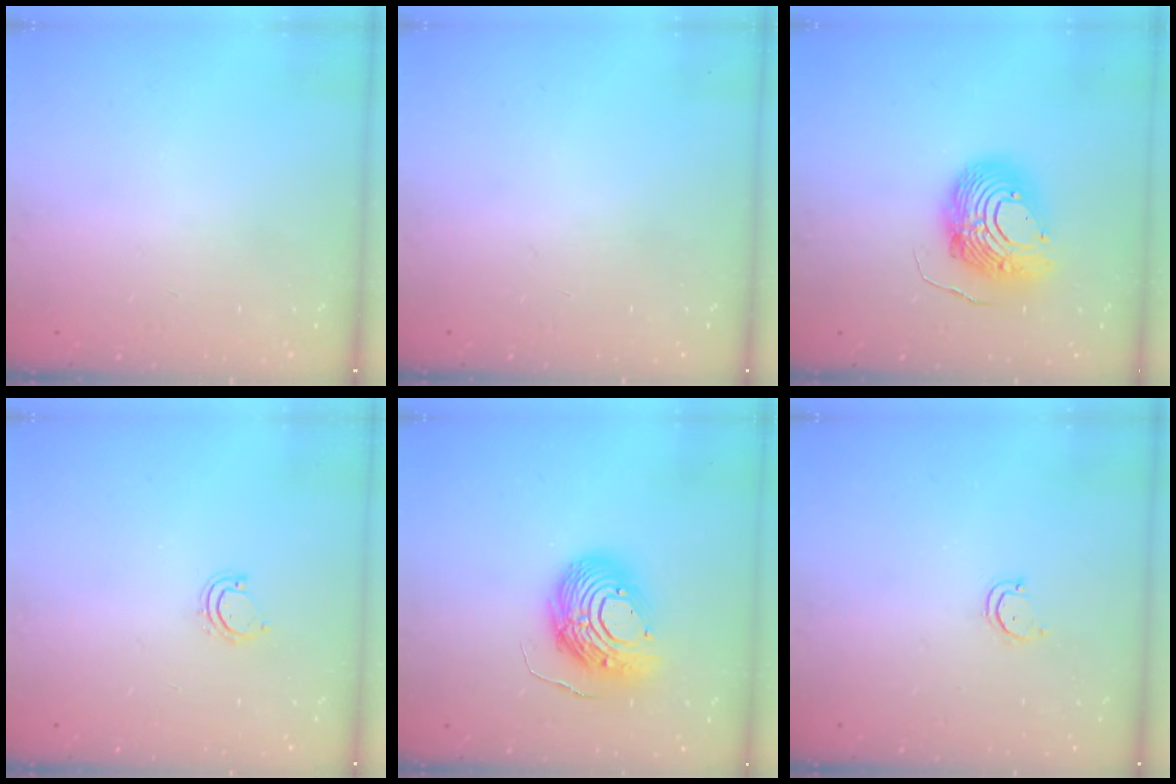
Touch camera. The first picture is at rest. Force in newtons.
{"total": 0.0}
{"total": 12.2, "press": 12.2, "slide": 1.2}
{"total": 4.5, "press": 4.4, "slide": 0.4}
{"total": 14.7, "press": 14.6, "slide": 1.4}
{"total": 2.6, "press": 2.6, "slide": 0.2}